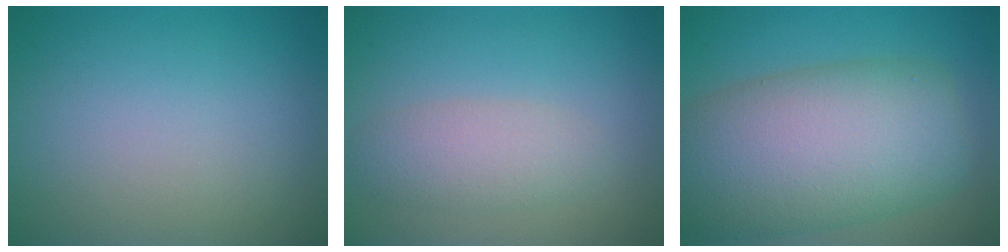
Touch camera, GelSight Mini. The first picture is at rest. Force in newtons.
{"total": 2.8, "press": 2.8, "slide": 0.3}
{"total": 11.9, "press": 11.9, "slide": 0.3}